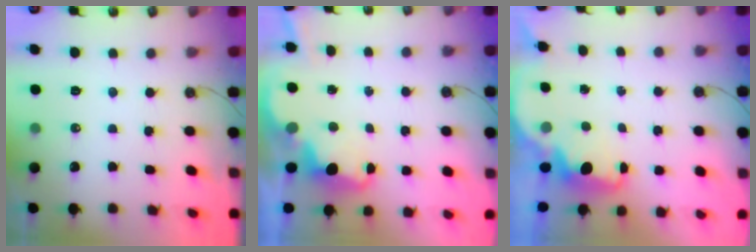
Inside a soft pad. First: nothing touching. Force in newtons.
{"total": 3.5, "press": 3.5, "slide": 0.7}
{"total": 2.4, "press": 2.3, "slide": 0.6}